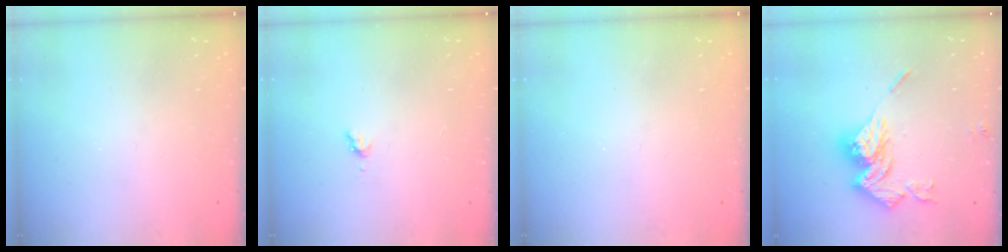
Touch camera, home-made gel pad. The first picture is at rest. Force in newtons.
{"total": 4.4, "press": 4.4, "slide": 0.3}
{"total": 0.0}
{"total": 16.4, "press": 16.4, "slide": 1.7}